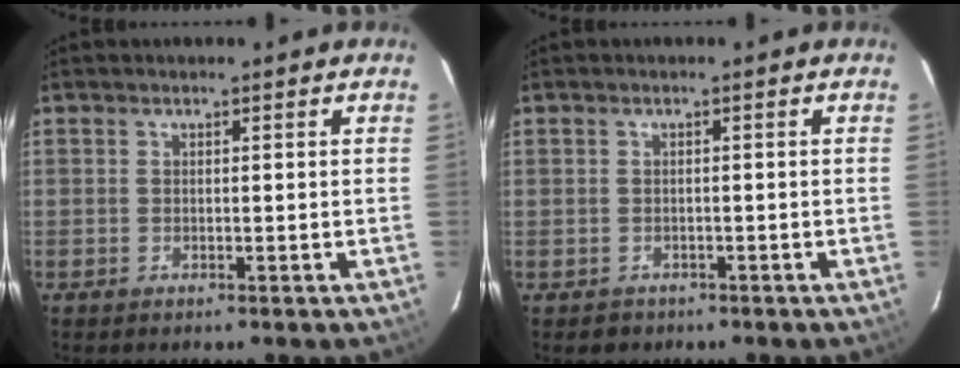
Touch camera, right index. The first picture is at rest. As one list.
[{"total": 2.3, "force": [-1.0, 2.1, 0.2], "torque": [-0.004, 0.006, -0.011]}]